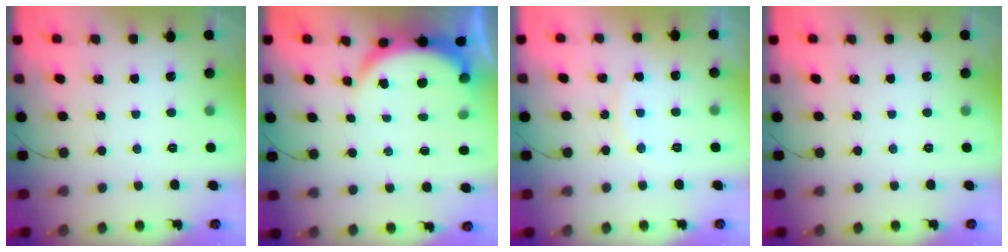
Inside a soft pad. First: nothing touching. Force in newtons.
{"total": 5.8, "press": 5.7, "slide": 0.8}
{"total": 8.2, "press": 8.1, "slide": 0.5}
{"total": 0.0}